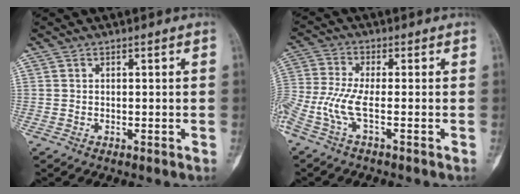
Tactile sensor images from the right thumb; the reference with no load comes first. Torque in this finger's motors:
{"motor_torque": [0.21, 0.20, 0.59, -0.44, 0.12]}